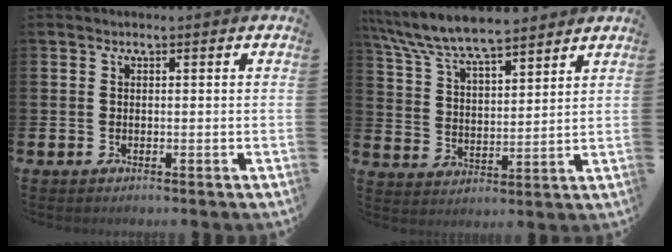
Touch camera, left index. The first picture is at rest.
{"total": 7.8, "force": [7.3, 1.1, 2.5], "torque": [-0.082, -0.038, 0.133]}